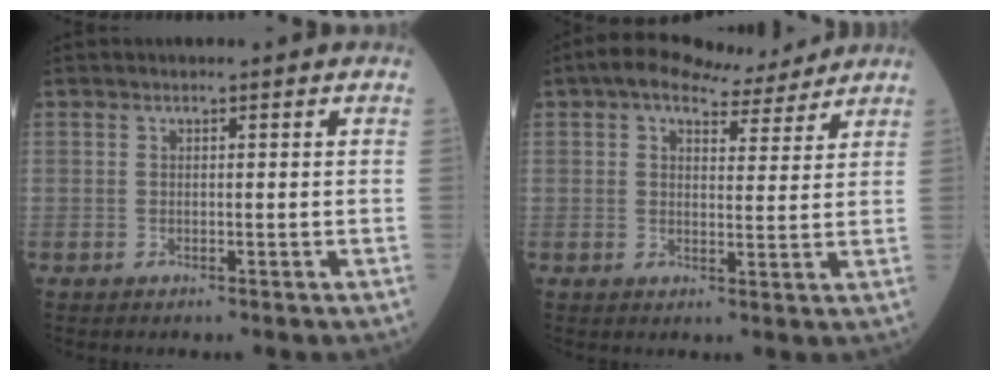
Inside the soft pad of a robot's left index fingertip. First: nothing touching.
{"total": 8.1, "force": [6.7, 2.8, 3.5], "torque": [-0.053, 0.025, 0.093]}